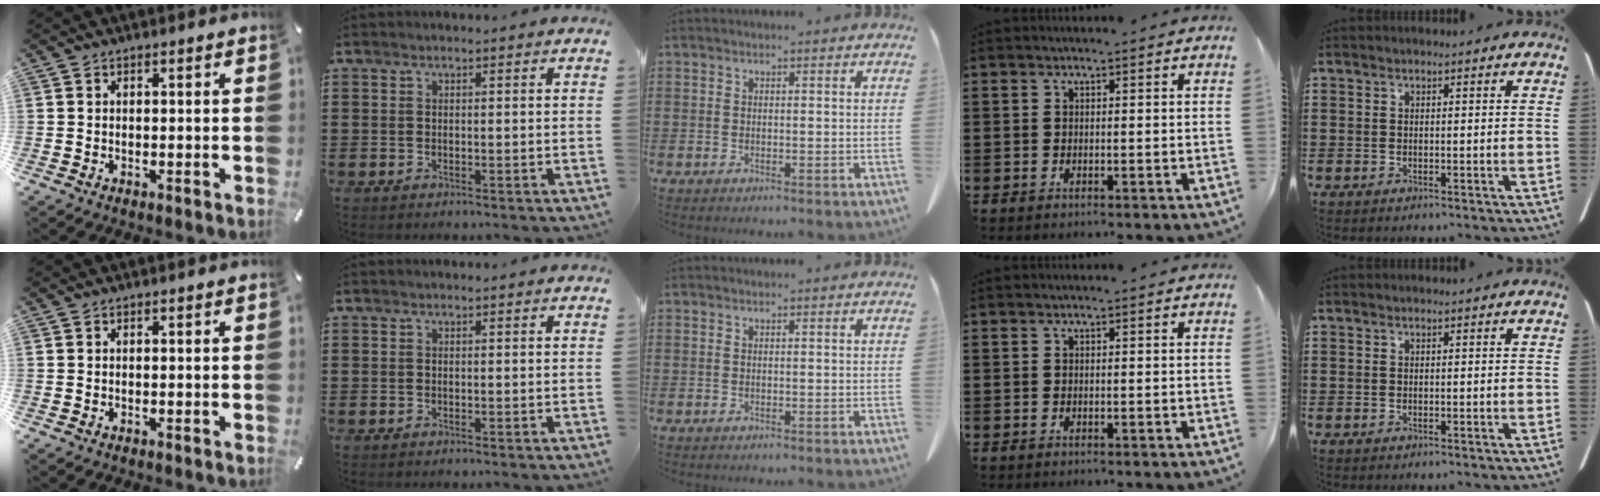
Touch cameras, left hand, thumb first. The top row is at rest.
{}